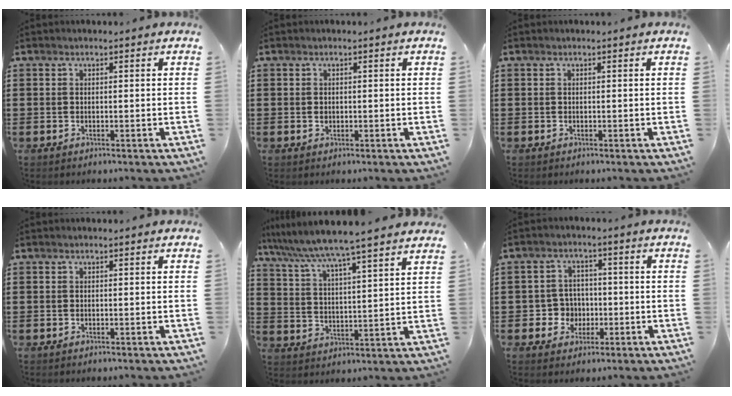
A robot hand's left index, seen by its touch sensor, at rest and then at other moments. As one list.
[{"total": 0.7, "force": [0.0, 0.6, 0.3], "torque": [-0.008, 0.003, -0.001]}, {"total": 0.0}, {"total": 0.0}, {"total": 6.0, "force": [5.4, -1.0, 2.4], "torque": [-0.071, -0.038, 0.085]}, {"total": 4.5, "force": [-0.9, 4.3, 1.1], "torque": [-0.036, 0.009, -0.019]}]